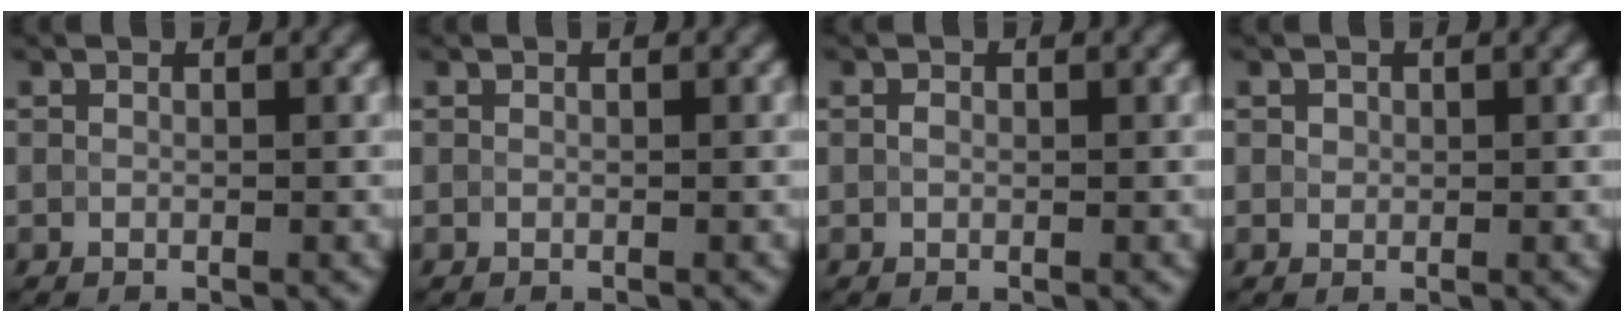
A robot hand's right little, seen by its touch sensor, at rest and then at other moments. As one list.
[{"total": 0.0}, {"total": 0.6, "force": [0.1, 0.4, 0.4], "torque": [-0.008, 0.000, 0.001]}, {"total": 0.6, "force": [0.3, 0.6, 0.2], "torque": [-0.001, -0.001, 0.004]}]